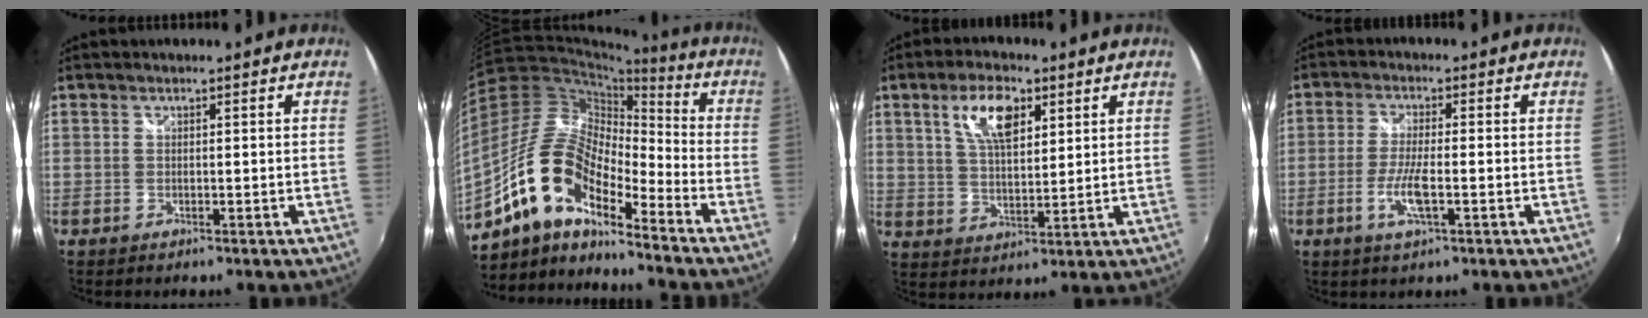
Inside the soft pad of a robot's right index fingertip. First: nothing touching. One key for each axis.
{"total": 15.2, "fx": -9.7, "fy": 5.5, "fz": 10.3, "tx": -0.189, "ty": 0.007, "tz": -0.198}
{"total": 9.2, "fx": 4.3, "fy": 4.0, "fz": 7.1, "tx": -0.132, "ty": 0.012, "tz": 0.080}
{"total": 6.0, "fx": -2.1, "fy": 1.1, "fz": 5.6, "tx": -0.117, "ty": -0.008, "tz": -0.042}